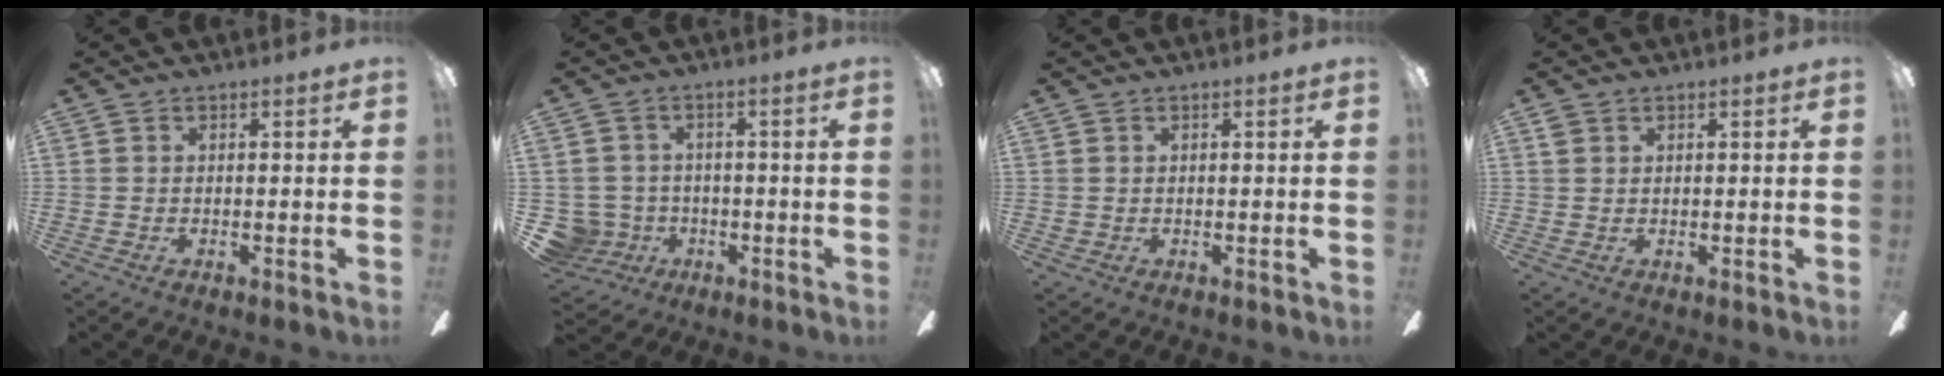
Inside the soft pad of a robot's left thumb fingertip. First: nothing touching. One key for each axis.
{"total": 6.6, "fx": -1.3, "fy": 6.3, "fz": 1.3, "tx": -0.069, "ty": 0.004, "tz": -0.022}
{"total": 0.5, "fx": 0.2, "fy": 0.5, "fz": 0.0, "tx": 0.001, "ty": 0.004, "tz": 0.003}
{"total": 1.2, "fx": 0.8, "fy": 0.7, "fz": 0.5, "tx": -0.013, "ty": 0.002, "tz": 0.015}